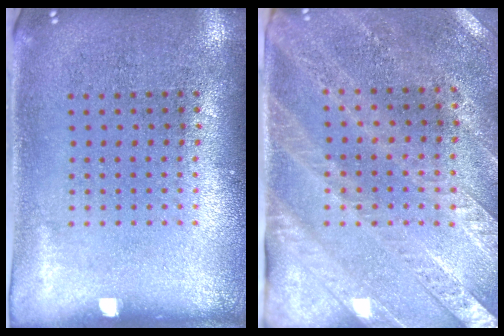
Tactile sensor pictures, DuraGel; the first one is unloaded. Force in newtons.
{"total": 2.6, "press": 2.4, "slide": 1.2}